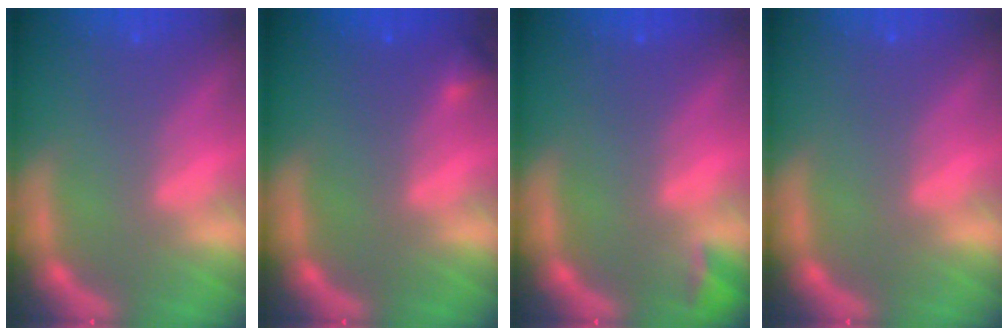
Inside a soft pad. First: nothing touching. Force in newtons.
{"total": 0.9}
{"total": 1.4}
{"total": 0.0}